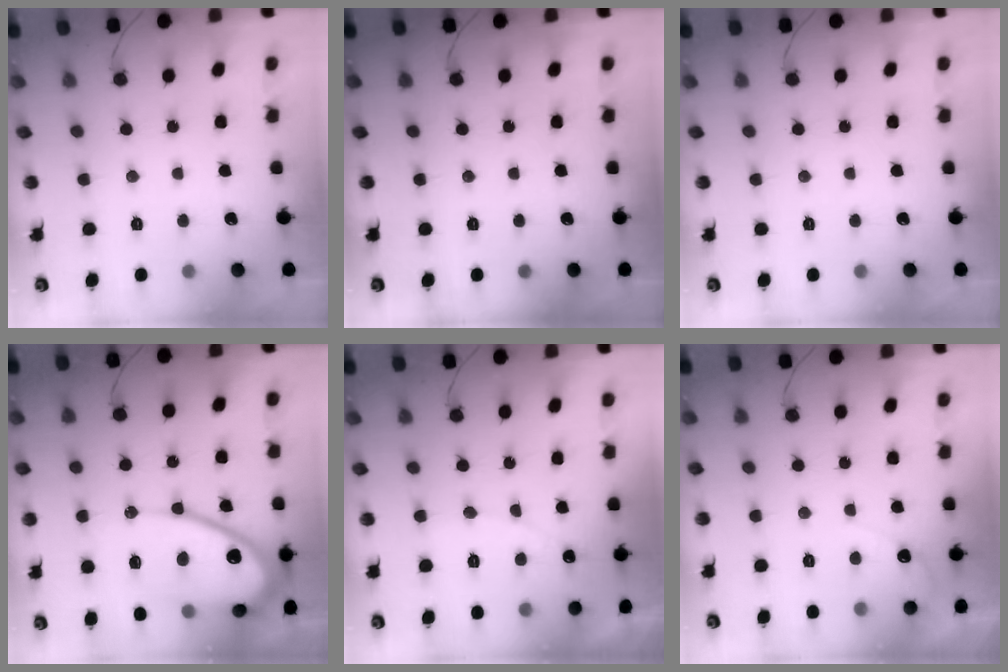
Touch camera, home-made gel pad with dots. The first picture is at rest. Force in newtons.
{"total": 0.0}
{"total": 0.0}
{"total": 15.3, "press": 15.2, "slide": 1.5}
{"total": 6.3, "press": 6.3, "slide": 0.3}
{"total": 3.6, "press": 3.6, "slide": 0.2}